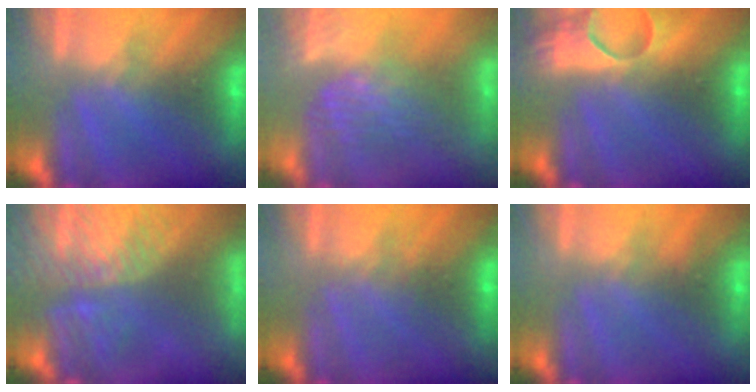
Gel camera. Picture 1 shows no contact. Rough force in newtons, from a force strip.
{"total": 4.6}
{"total": 4.8}
{"total": 6.6}
{"total": 1.7}
{"total": 2.3}